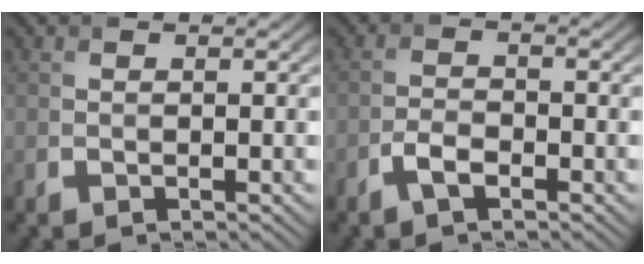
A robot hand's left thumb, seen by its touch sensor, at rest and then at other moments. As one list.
[{"total": 2.8, "force": [-1.8, 1.1, 1.8], "torque": [-0.040, 0.002, -0.040]}]